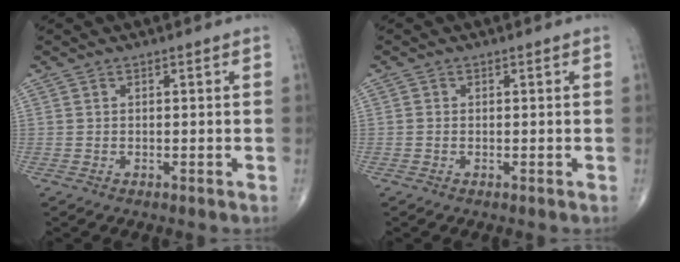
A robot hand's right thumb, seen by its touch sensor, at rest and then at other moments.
{"total": 0.0}